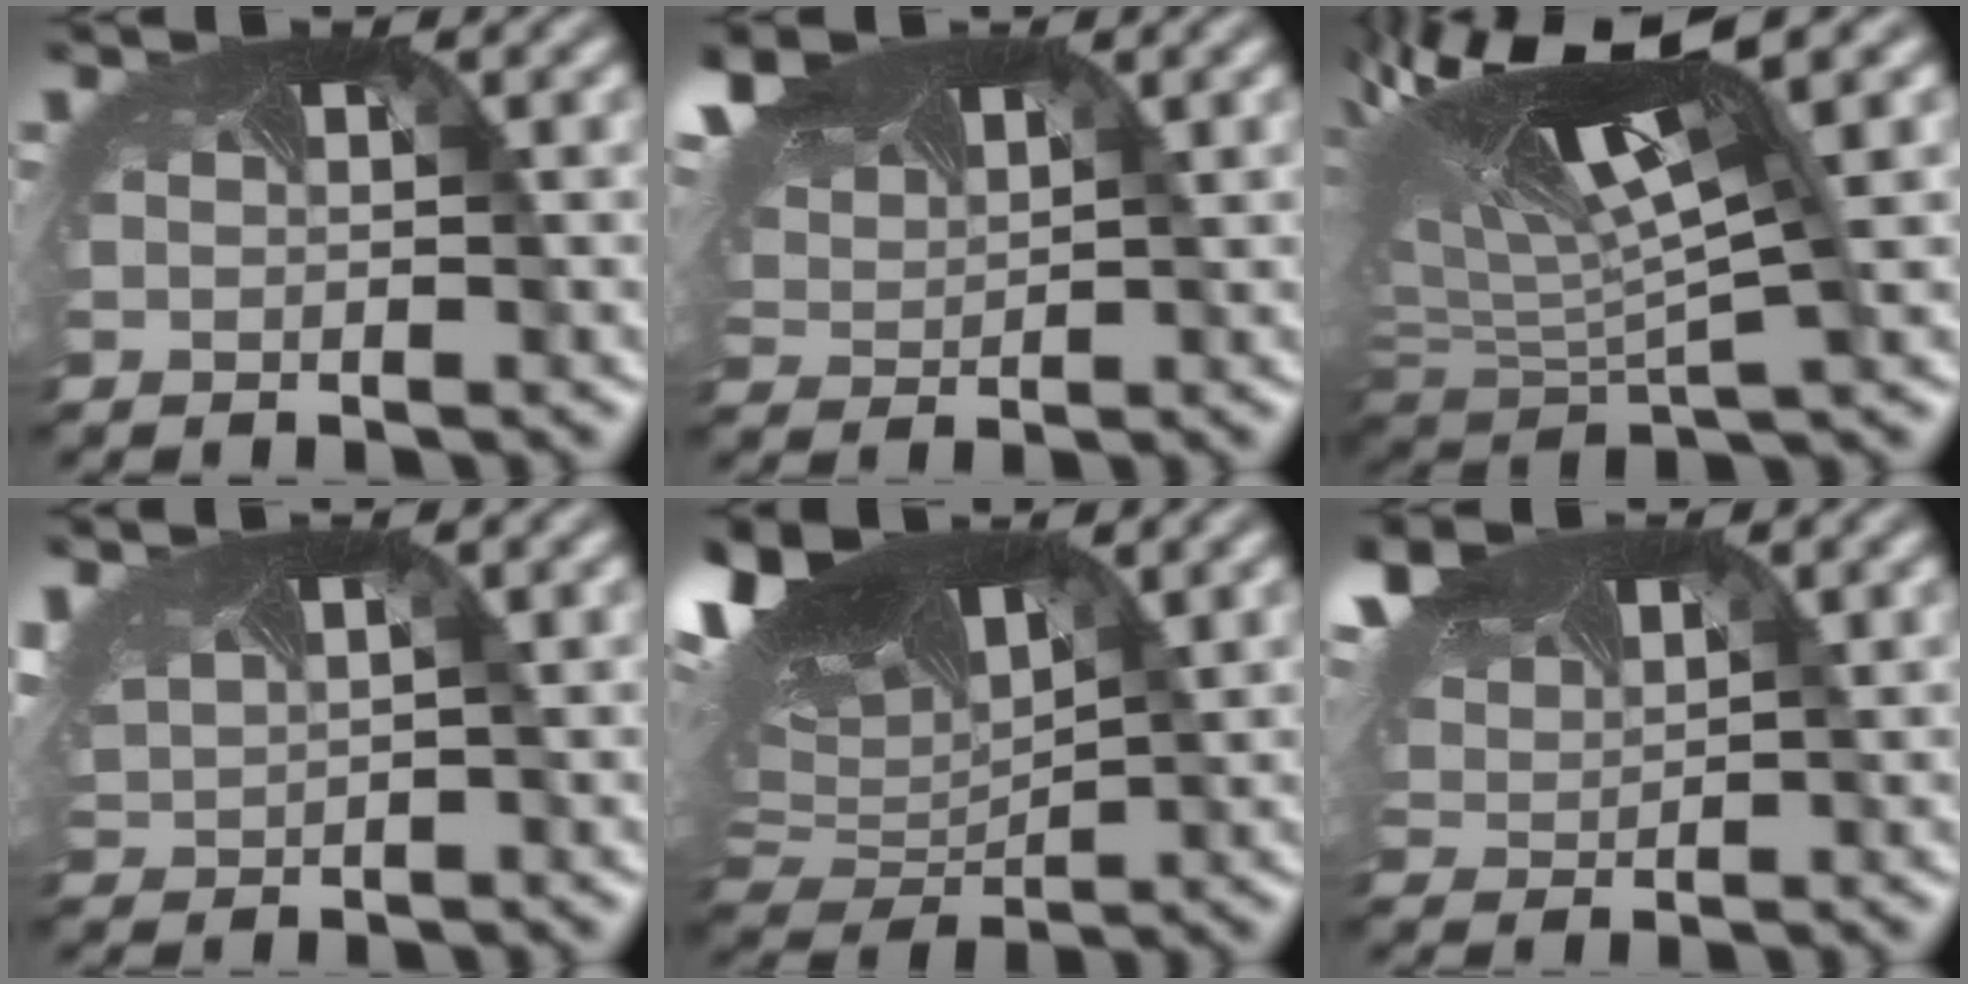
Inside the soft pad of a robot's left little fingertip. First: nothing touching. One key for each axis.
{"total": 7.7, "fx": 5.5, "fy": 3.4, "fz": 4.2, "tx": -0.110, "ty": 0.027, "tz": 0.092}
{"total": 12.2, "fx": 2.8, "fy": 4.8, "fz": 10.9, "tx": -0.242, "ty": -0.001, "tz": 0.056}
{"total": 5.4, "fx": 2.2, "fy": 3.1, "fz": 3.8, "tx": -0.109, "ty": 0.017, "tz": 0.047}
{"total": 14.5, "fx": 6.3, "fy": 7.3, "fz": 10.8, "tx": -0.222, "ty": 0.033, "tz": 0.109}
{"total": 7.6, "fx": 5.4, "fy": 3.4, "fz": 4.1, "tx": -0.109, "ty": 0.027, "tz": 0.092}